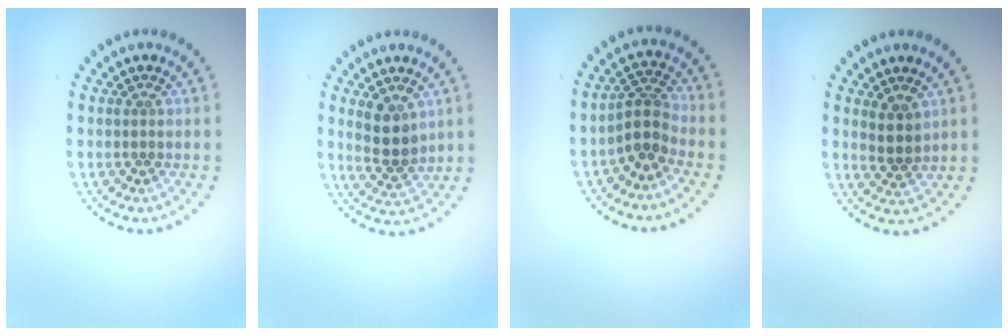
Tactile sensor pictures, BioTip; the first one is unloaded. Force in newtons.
{"total": 3.6, "press": 3.3, "slide": 1.4}
{"total": 2.9, "press": 2.2, "slide": 1.9}
{"total": 2.2, "press": 1.7, "slide": 1.3}